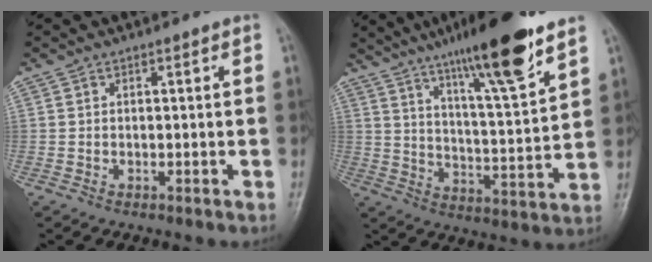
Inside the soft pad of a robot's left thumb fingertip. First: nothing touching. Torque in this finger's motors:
{"motor_torque": [1.03, 0.05, 1.63, -1.13, 0.25]}